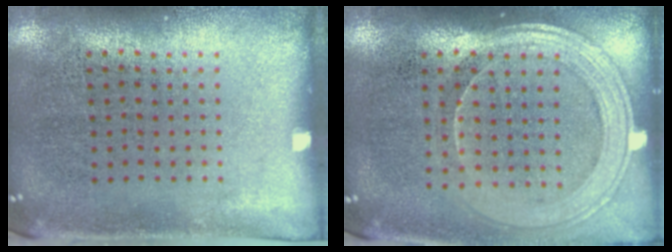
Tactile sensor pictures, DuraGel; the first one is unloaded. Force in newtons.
{"total": 1.9, "press": 1.7, "slide": 0.8}